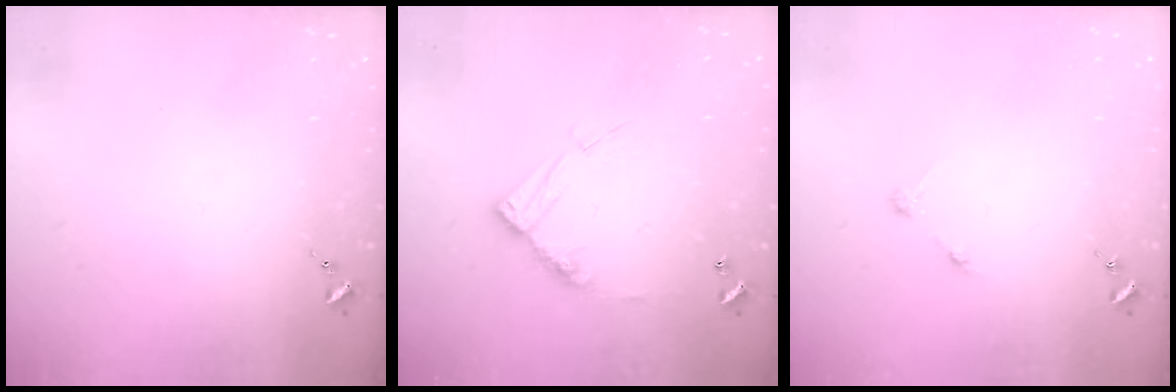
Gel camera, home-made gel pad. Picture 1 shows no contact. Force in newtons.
{"total": 12.2, "press": 12.1, "slide": 0.9}
{"total": 2.8, "press": 2.8, "slide": 0.3}